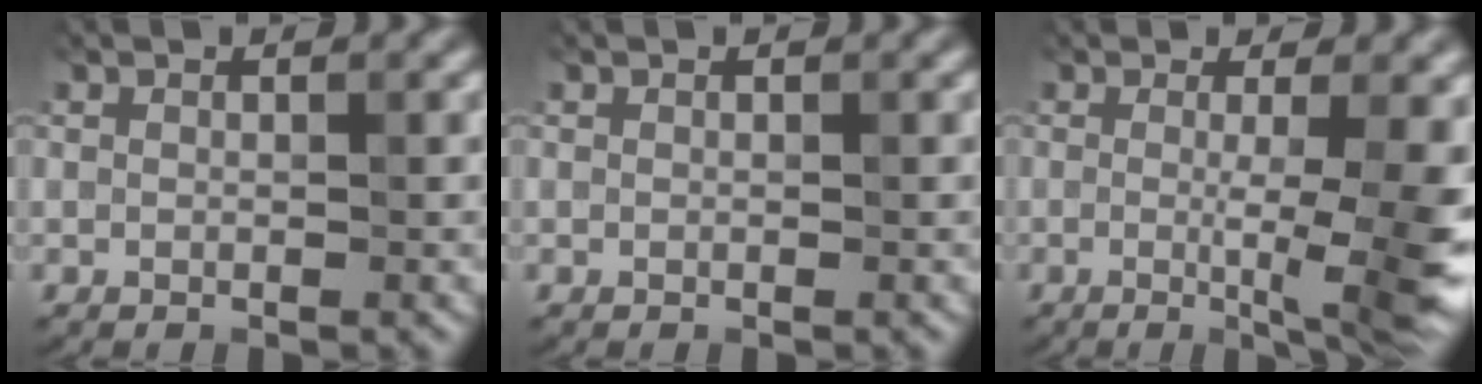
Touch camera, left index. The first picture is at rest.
{"total": 0.0}
{"total": 8.5, "force": [-0.8, 2.0, 8.2], "torque": [-0.095, -0.013, -0.009]}